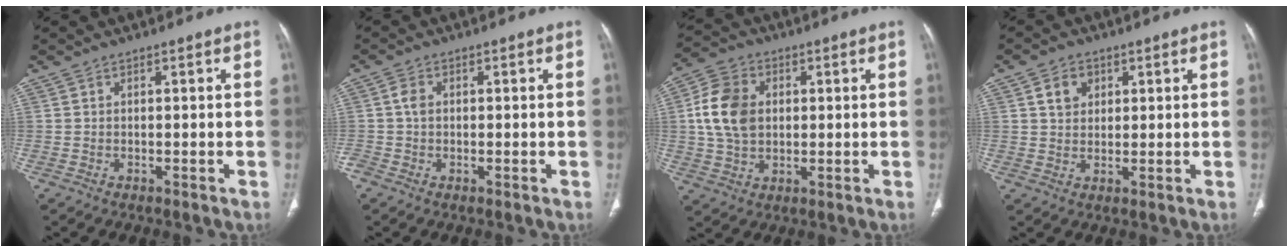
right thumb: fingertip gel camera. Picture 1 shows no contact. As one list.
[{"total": 2.3, "force": [0.0, 1.8, 1.5], "torque": [-0.029, 0.008, -0.004]}, {"total": 11.3, "force": [1.5, 8.4, 7.4], "torque": [-0.125, 0.006, 0.028]}, {"total": 4.7, "force": [1.9, 3.7, 2.3], "torque": [-0.015, -0.008, 0.034]}]